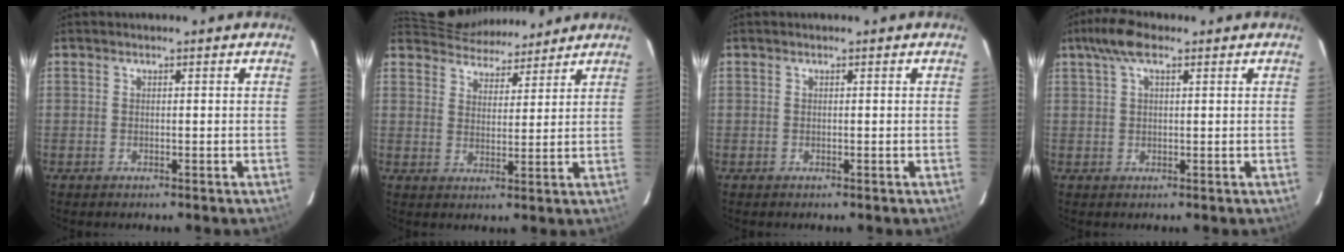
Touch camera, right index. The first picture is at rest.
{"total": 11.7, "force": [11.1, 3.1, 2.0], "torque": [-0.038, 0.024, 0.169]}
{"total": 0.0}
{"total": 5.1, "force": [3.3, 1.4, 3.6], "torque": [-0.072, 0.016, 0.063]}